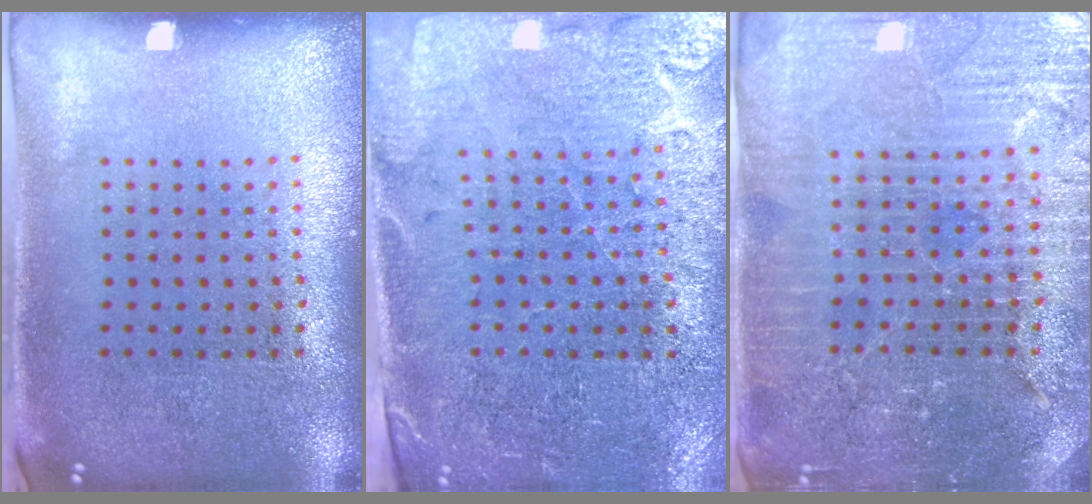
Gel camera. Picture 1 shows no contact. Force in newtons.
{"total": 3.3, "press": 3.1, "slide": 1.0}
{"total": 4.3, "press": 4.1, "slide": 1.4}